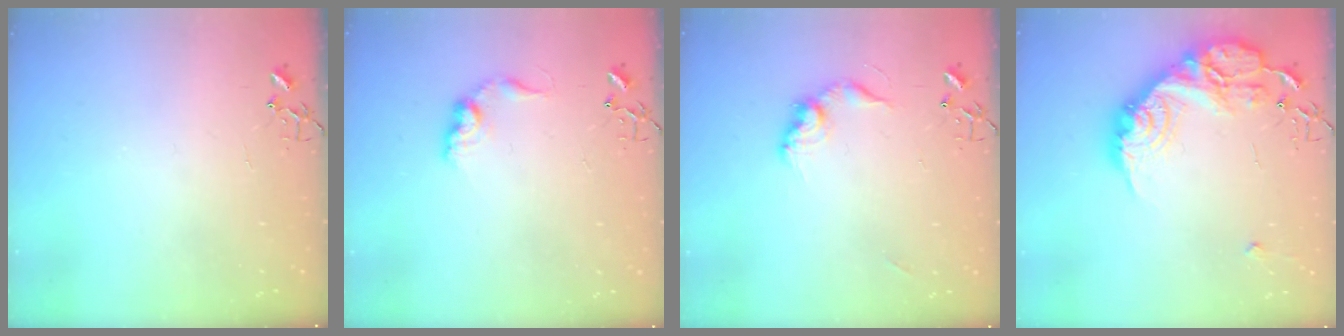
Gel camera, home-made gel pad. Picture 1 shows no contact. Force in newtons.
{"total": 10.0, "press": 10.0, "slide": 0.2}
{"total": 11.4, "press": 11.4, "slide": 0.7}
{"total": 23.6, "press": 23.5, "slide": 1.7}